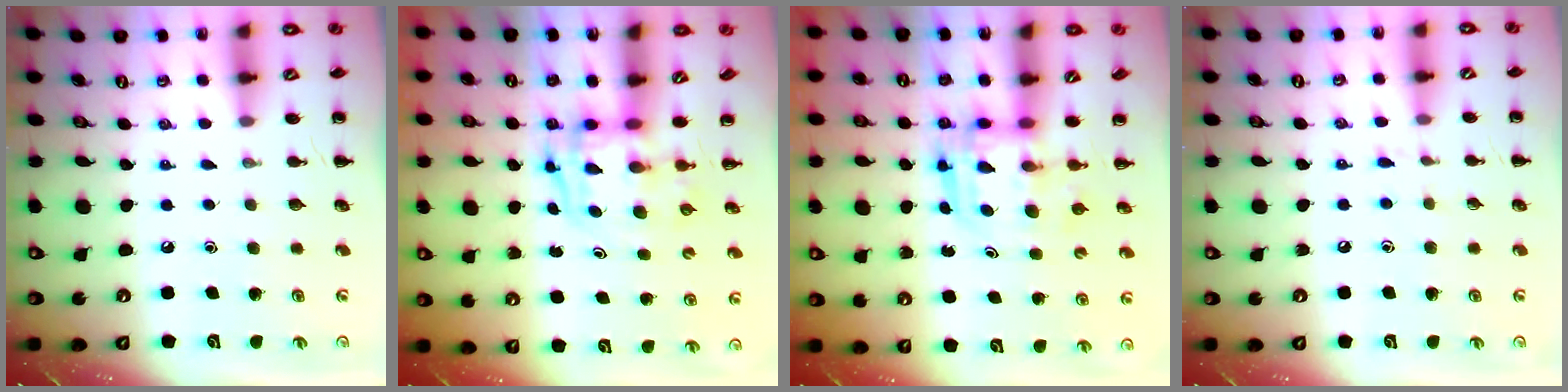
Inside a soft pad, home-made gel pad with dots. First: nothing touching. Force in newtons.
{"total": 3.3, "press": 3.3, "slide": 0.6}
{"total": 3.0, "press": 3.0, "slide": 0.3}
{"total": 5.8, "press": 5.5, "slide": 1.9}